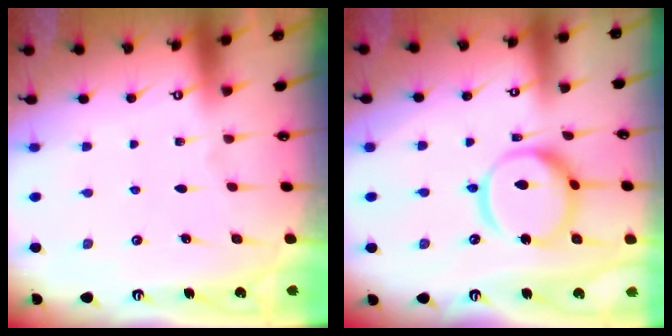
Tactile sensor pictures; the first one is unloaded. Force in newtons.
{"total": 14.8, "press": 14.7, "slide": 1.3}